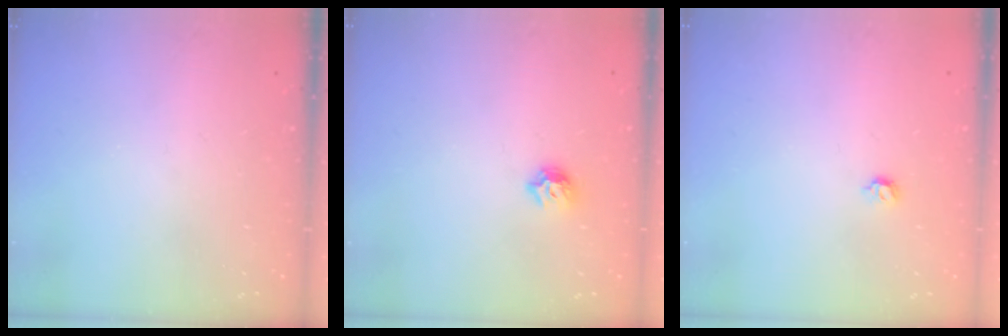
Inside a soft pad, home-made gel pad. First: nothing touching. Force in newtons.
{"total": 5.6, "press": 5.5, "slide": 0.9}
{"total": 4.6, "press": 4.5, "slide": 0.9}